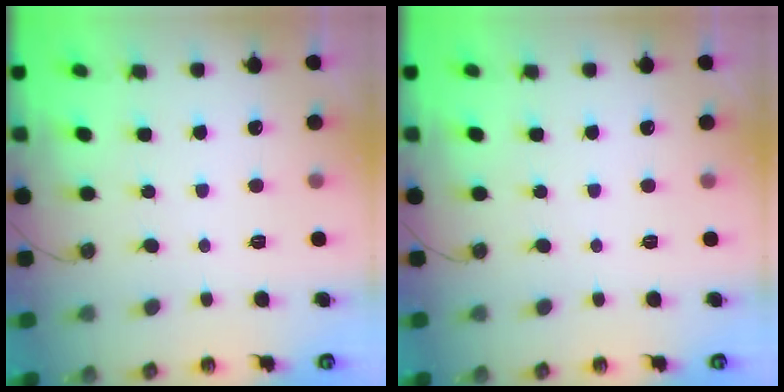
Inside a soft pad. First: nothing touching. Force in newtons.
{"total": 0.0}